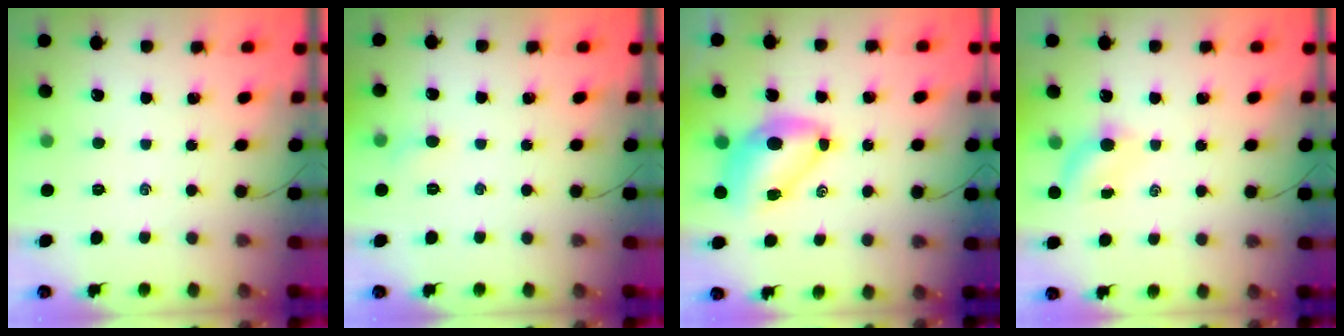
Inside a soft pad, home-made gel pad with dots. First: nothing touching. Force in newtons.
{"total": 3.3, "press": 3.1, "slide": 1.2}
{"total": 8.1, "press": 7.9, "slide": 2.0}
{"total": 5.4, "press": 5.2, "slide": 1.3}